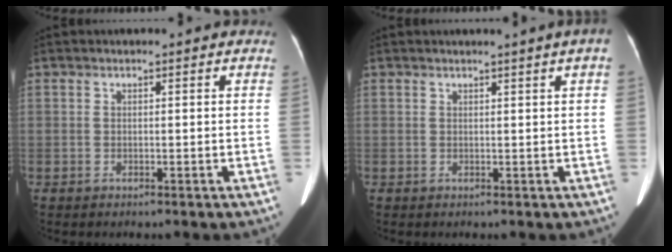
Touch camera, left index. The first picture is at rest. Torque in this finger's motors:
{"motor_torque": [0.65, -0.71, 0.39, 0.10]}